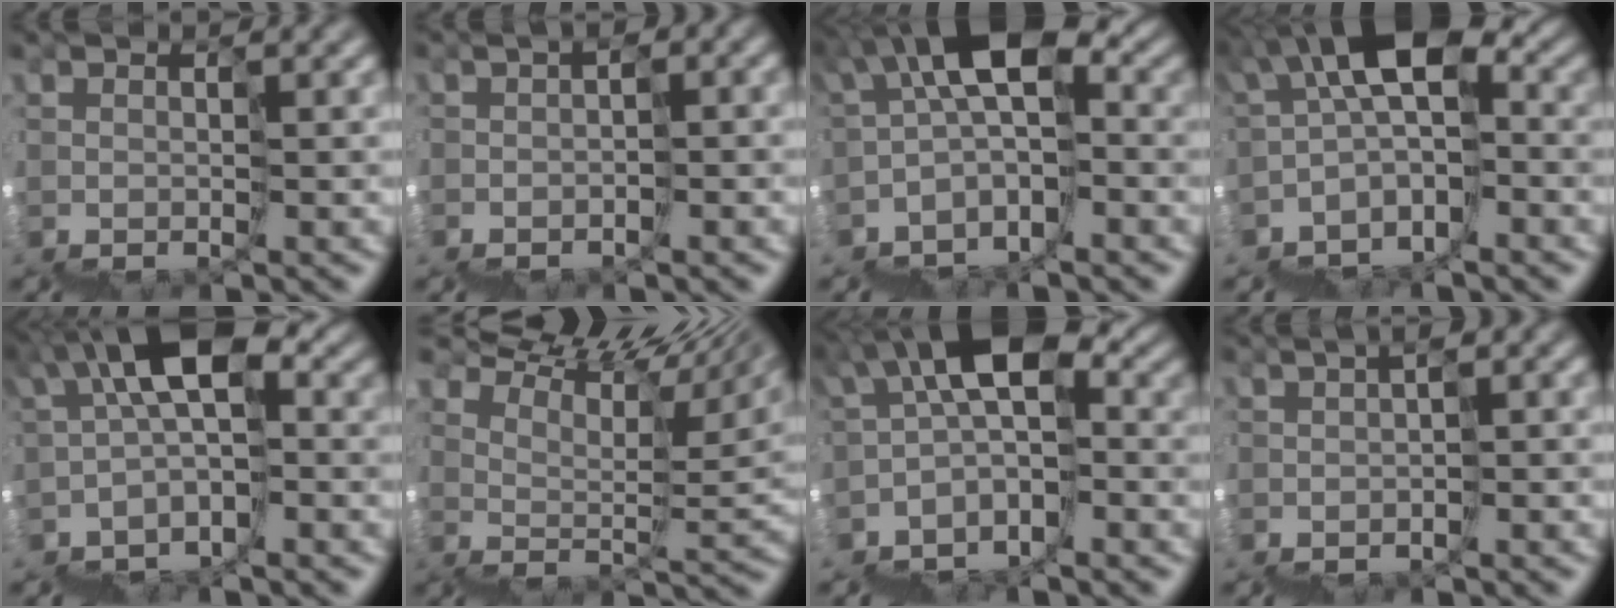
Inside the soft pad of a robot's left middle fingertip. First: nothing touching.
{"total": 2.4, "force": [-2.0, 0.5, 1.1], "torque": [-0.014, -0.004, -0.027]}
{"total": 4.7, "force": [-0.8, 2.3, 4.1], "torque": [-0.079, 0.025, -0.026]}
{"total": 4.6, "force": [-1.1, 2.2, 3.9], "torque": [-0.080, 0.023, -0.031]}
{"total": 5.0, "force": [0.1, 2.3, 4.4], "torque": [-0.083, 0.035, -0.012]}
{"total": 13.2, "force": [12.5, 2.1, 3.5], "torque": [-0.060, 0.068, 0.191]}
{"total": 4.2, "force": [-0.9, 2.2, 3.5], "torque": [-0.070, 0.022, -0.029]}
{"total": 2.5, "force": [-2.1, 0.0, 1.4], "torque": [-0.024, -0.008, -0.034]}